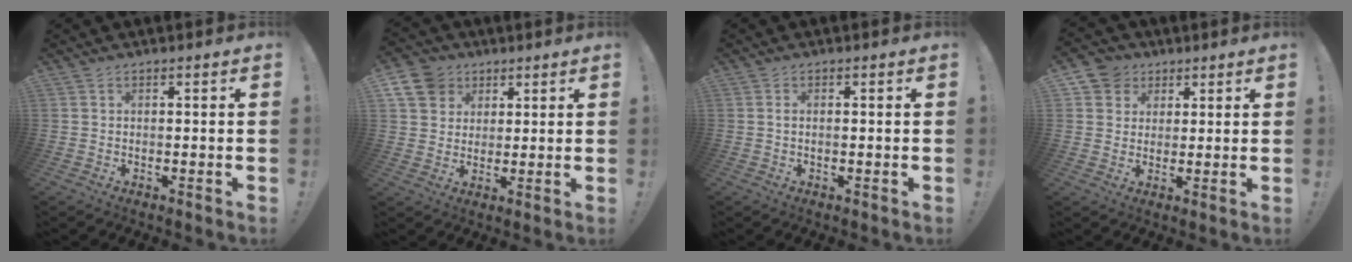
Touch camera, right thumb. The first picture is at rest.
{"total": 9.9, "force": [4.8, 8.1, 3.2], "torque": [-0.049, -0.025, 0.096]}
{"total": 1.0, "force": [-0.2, 0.3, 0.9], "torque": [-0.018, 0.003, -0.003]}
{"total": 6.2, "force": [2.6, 5.5, 1.0], "torque": [-0.016, -0.015, 0.052]}